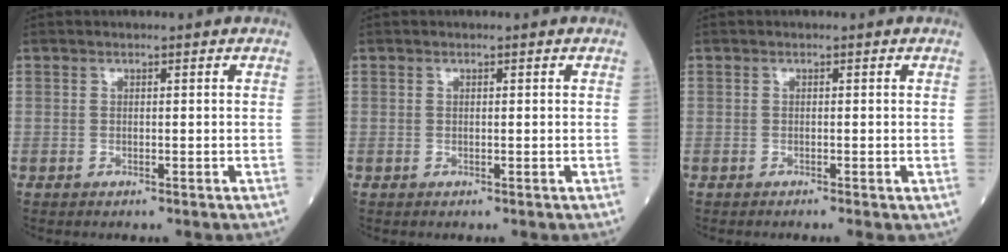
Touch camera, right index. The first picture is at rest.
{"total": 0.0}
{"total": 0.9, "force": [-0.5, 0.1, 0.7], "torque": [-0.008, -0.001, -0.009]}